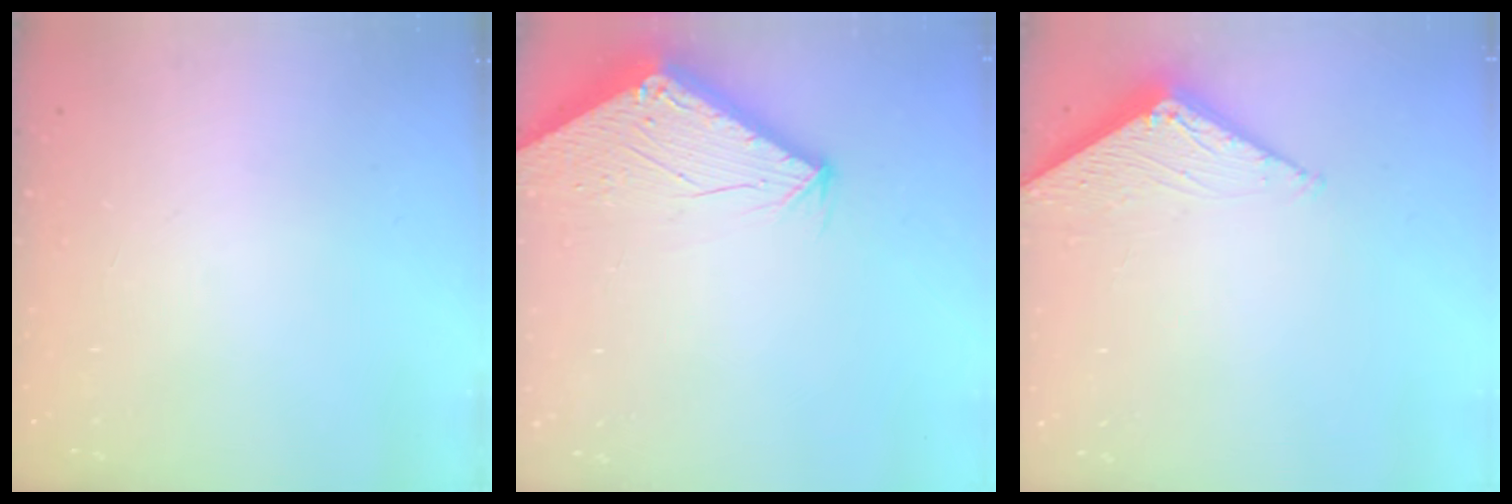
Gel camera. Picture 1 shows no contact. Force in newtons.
{"total": 2.7, "press": 2.7, "slide": 0.1}
{"total": 3.1, "press": 3.1, "slide": 0.4}